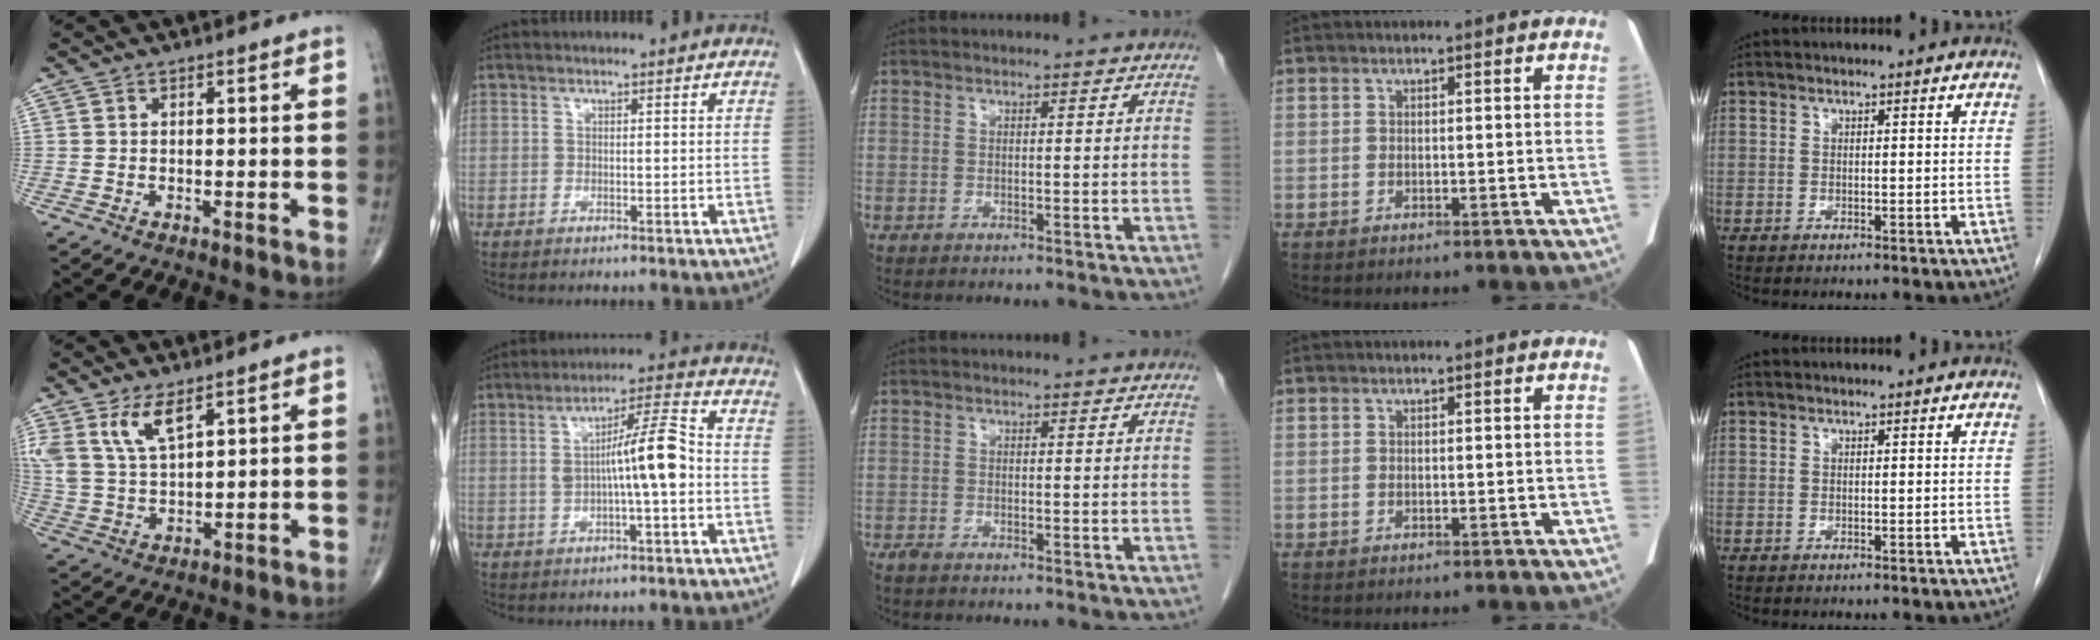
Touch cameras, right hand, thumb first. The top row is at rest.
{"thumb": {"total": 8.2, "force": [5.0, 3.2, 5.7], "torque": [-0.112, -0.021, 0.109]}, "index": {"total": 8.7, "force": [-0.5, 0.6, 8.6], "torque": [-0.142, 0.017, -0.012]}, "middle": {"total": 0.9, "force": [-0.8, 0.1, 0.4], "torque": [-0.016, -0.004, -0.016]}}